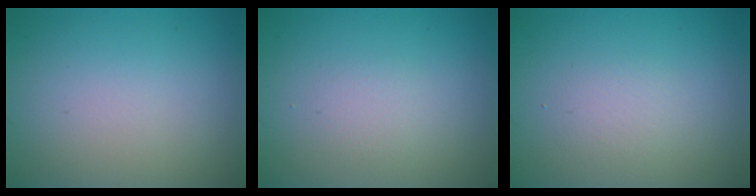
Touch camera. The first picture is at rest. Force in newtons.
{"total": 1.2, "press": 1.2, "slide": 0.0}
{"total": 1.3, "press": 1.3, "slide": 0.1}